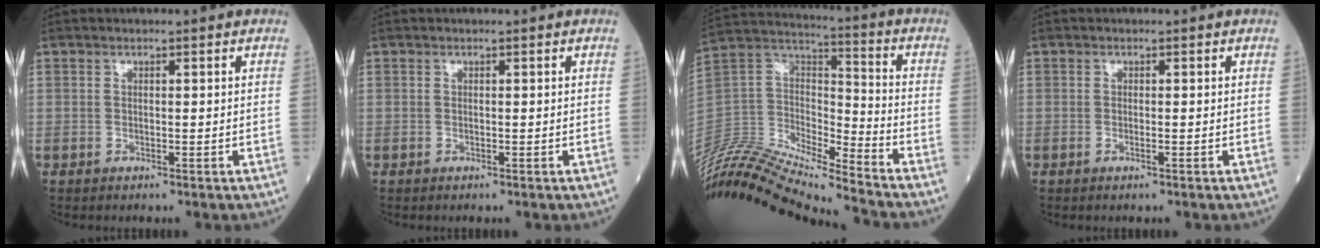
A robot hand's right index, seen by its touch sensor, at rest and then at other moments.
{"total": 0.0}
{"total": 21.4, "force": [-20.4, 0.9, 6.5], "torque": [-0.137, 0.023, -0.365]}
{"total": 0.6, "force": [-0.3, -0.1, 0.5], "torque": [-0.014, -0.002, -0.004]}